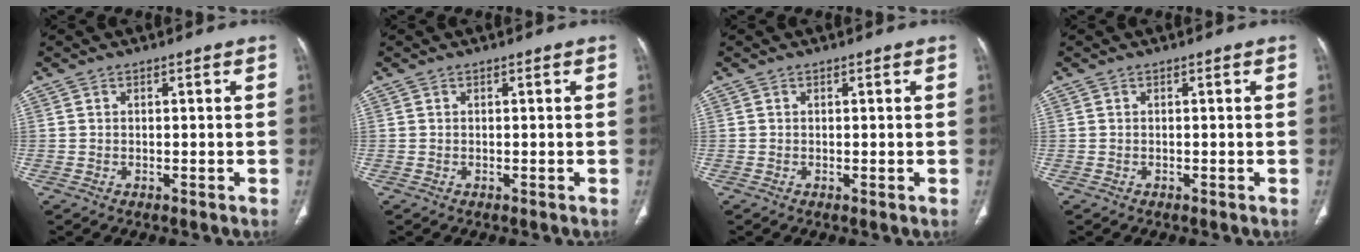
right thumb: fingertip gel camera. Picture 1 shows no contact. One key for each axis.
{"total": 0.0}
{"total": 0.0}
{"total": 0.0}